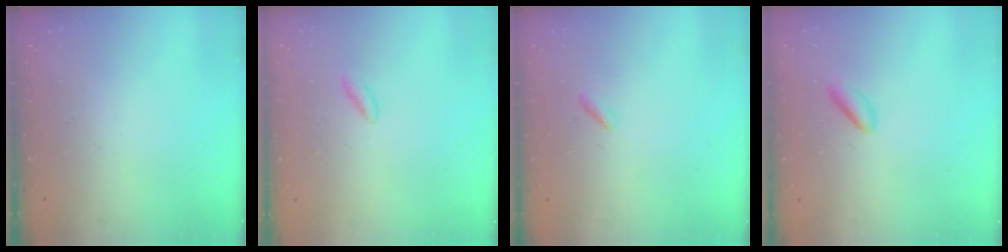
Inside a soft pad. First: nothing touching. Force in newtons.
{"total": 1.8, "press": 1.6, "slide": 0.8}
{"total": 0.8, "press": 0.7, "slide": 0.4}
{"total": 2.5, "press": 2.3, "slide": 1.0}